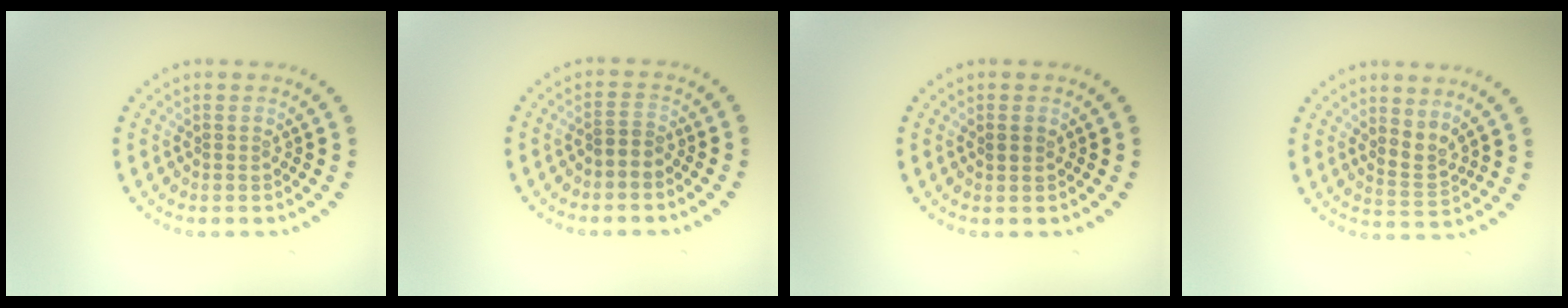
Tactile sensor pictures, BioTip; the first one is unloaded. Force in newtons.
{"total": 1.2, "press": 0.9, "slide": 0.8}
{"total": 0.9, "press": 0.8, "slide": 0.3}
{"total": 2.1, "press": 1.4, "slide": 1.6}